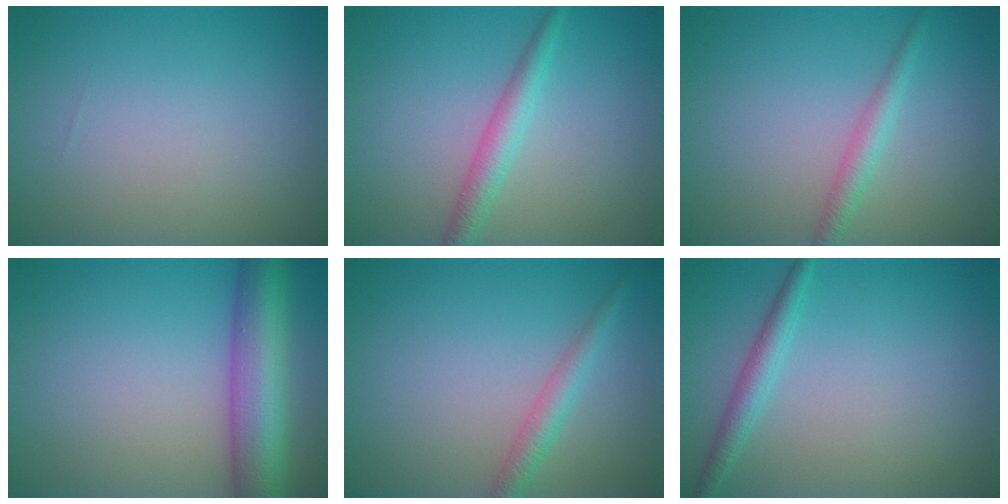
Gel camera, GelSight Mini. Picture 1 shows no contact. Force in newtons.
{"total": 2.5, "press": 2.5, "slide": 0.1}
{"total": 1.9, "press": 1.9, "slide": 0.1}
{"total": 8.0, "press": 8.0, "slide": 0.2}
{"total": 2.2, "press": 2.2, "slide": 0.1}
{"total": 2.1, "press": 2.1, "slide": 0.1}